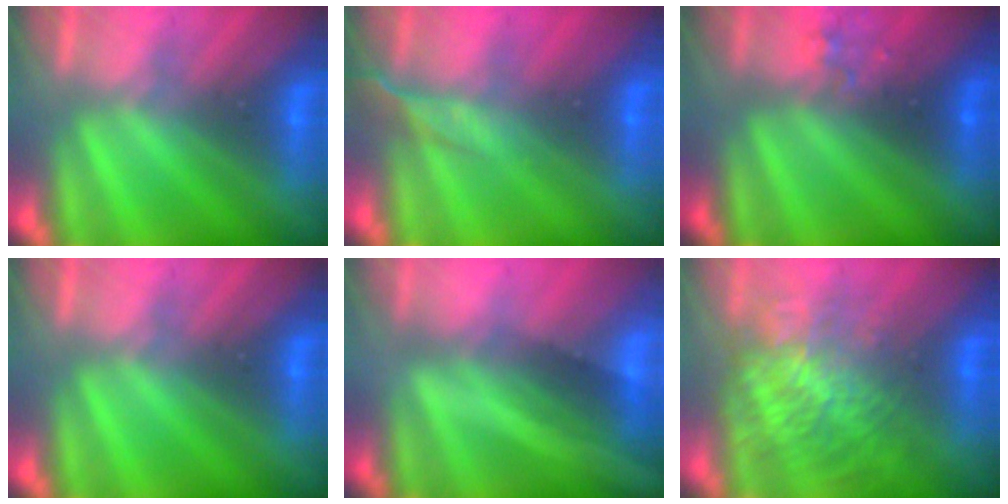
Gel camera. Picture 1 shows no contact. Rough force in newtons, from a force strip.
{"total": 2.6}
{"total": 2.3}
{"total": 0.0}
{"total": 2.1}
{"total": 7.4}